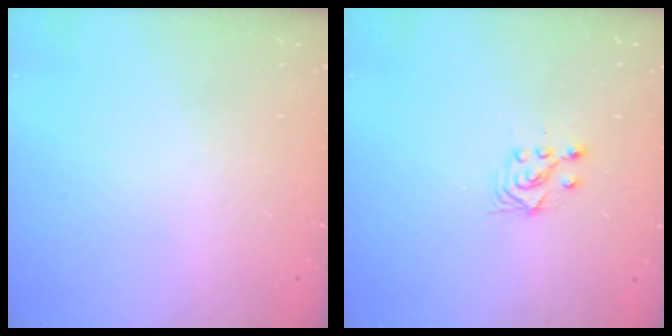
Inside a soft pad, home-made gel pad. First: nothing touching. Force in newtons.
{"total": 4.0, "press": 3.8, "slide": 1.1}